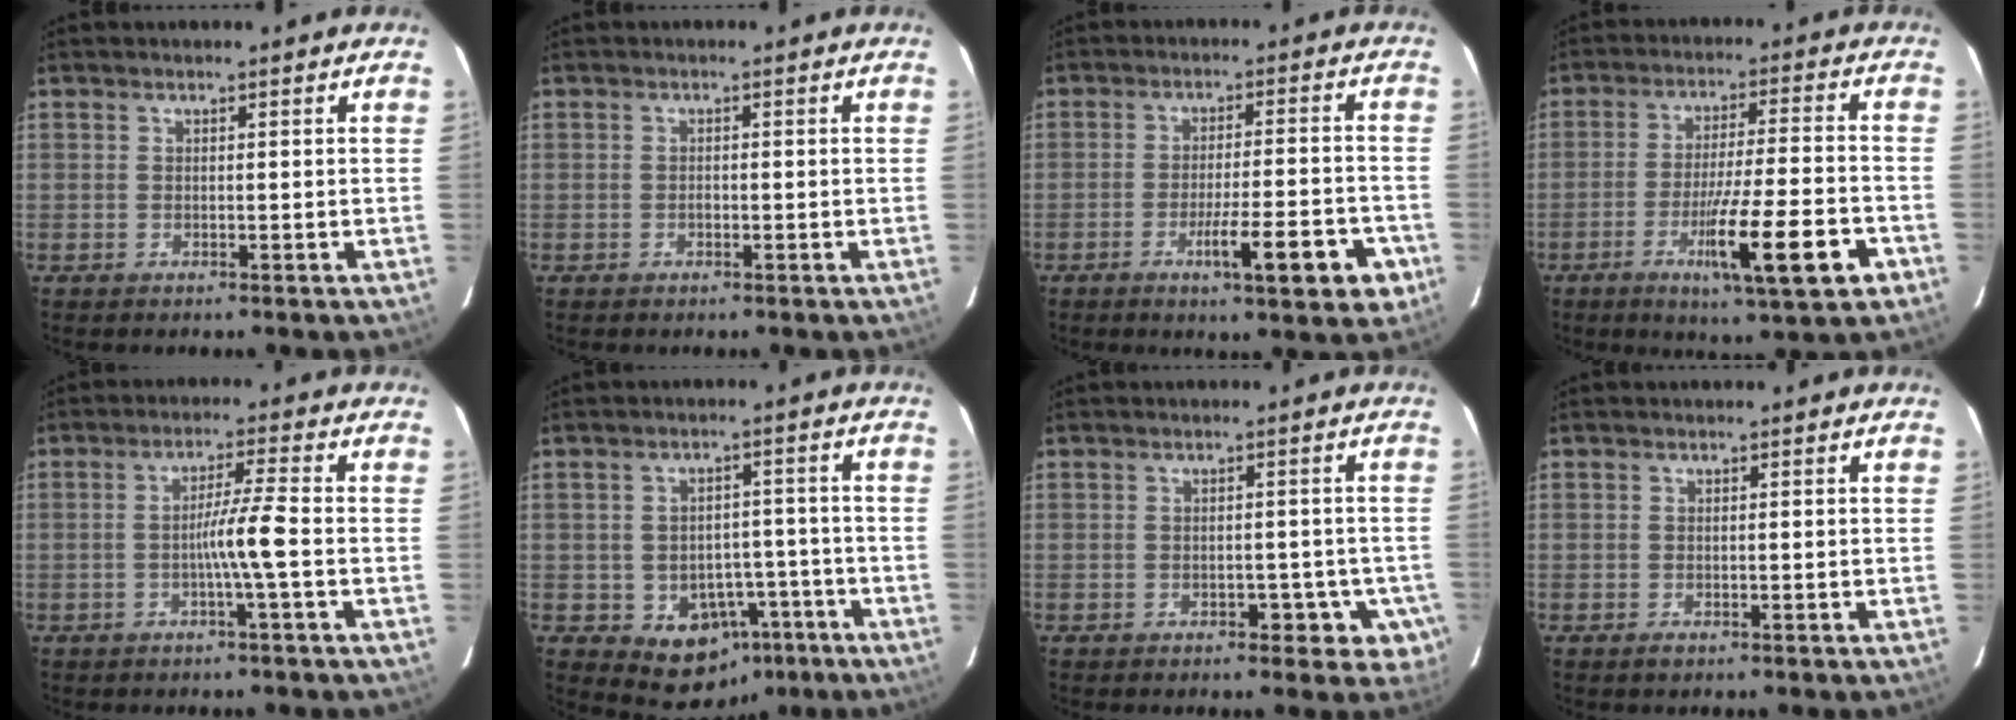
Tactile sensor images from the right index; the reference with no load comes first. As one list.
[{"total": 0.6, "force": [-0.3, 0.3, 0.4], "torque": [-0.009, 0.002, -0.006]}, {"total": 10.1, "force": [-4.8, 1.4, 8.8], "torque": [-0.121, -0.001, -0.063]}, {"total": 13.5, "force": [-5.9, 0.6, 12.1], "torque": [-0.199, -0.018, -0.087]}, {"total": 5.1, "force": [-1.3, -1.1, 4.8], "torque": [-0.085, 0.004, -0.023]}, {"total": 8.7, "force": [-3.8, 6.8, 4.0], "torque": [-0.050, 0.019, -0.041]}, {"total": 4.9, "force": [-2.4, 3.1, 2.8], "torque": [-0.012, 0.013, -0.026]}, {"total": 0.6, "force": [-0.4, 0.4, 0.4], "torque": [-0.005, 0.000, -0.004]}]